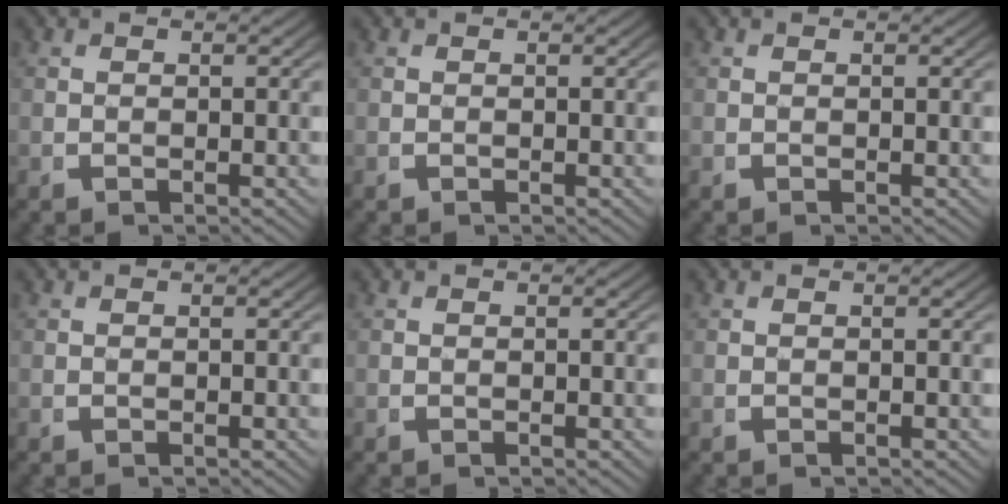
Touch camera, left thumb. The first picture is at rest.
{"total": 0.0}
{"total": 0.0}
{"total": 0.0}
{"total": 0.0}
{"total": 0.0}